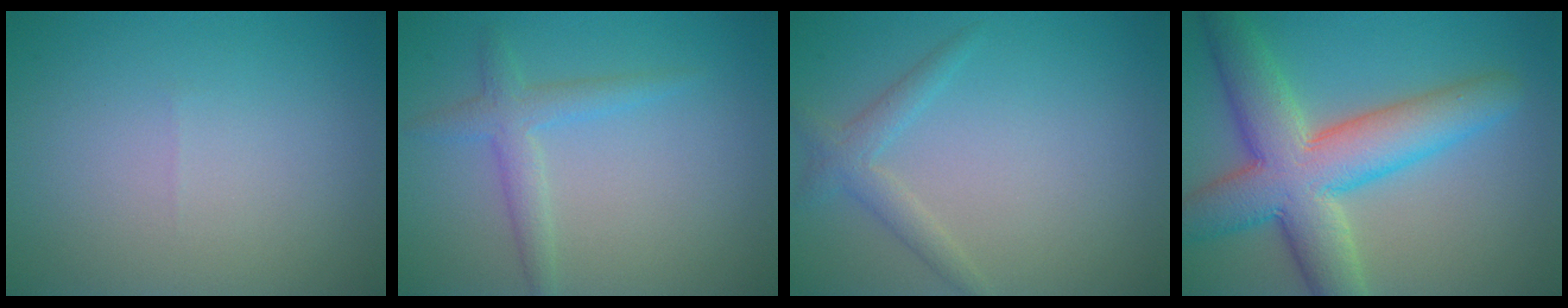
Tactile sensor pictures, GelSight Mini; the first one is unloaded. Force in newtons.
{"total": 1.8, "press": 1.8, "slide": 0.1}
{"total": 2.0, "press": 2.0, "slide": 0.1}
{"total": 9.7, "press": 9.7, "slide": 0.2}